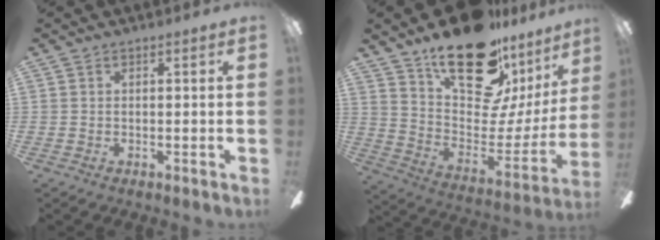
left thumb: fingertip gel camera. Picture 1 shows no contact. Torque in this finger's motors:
{"motor_torque": [2.53, 1.37, 1.43, -1.34, 0.35]}